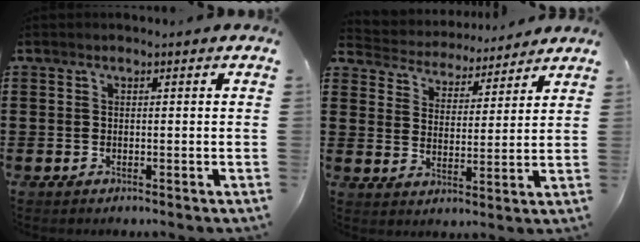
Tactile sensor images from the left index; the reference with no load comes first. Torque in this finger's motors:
{"motor_torque": [0.03, 0.01, 0.00, 0.01]}